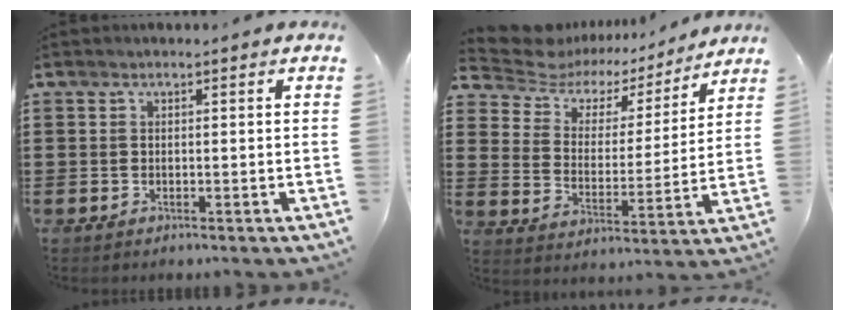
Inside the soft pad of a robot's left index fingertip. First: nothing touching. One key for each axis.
{"total": 6.7, "fx": 5.5, "fy": 3.3, "fz": 1.9, "tx": -0.069, "ty": -0.029, "tz": 0.095}